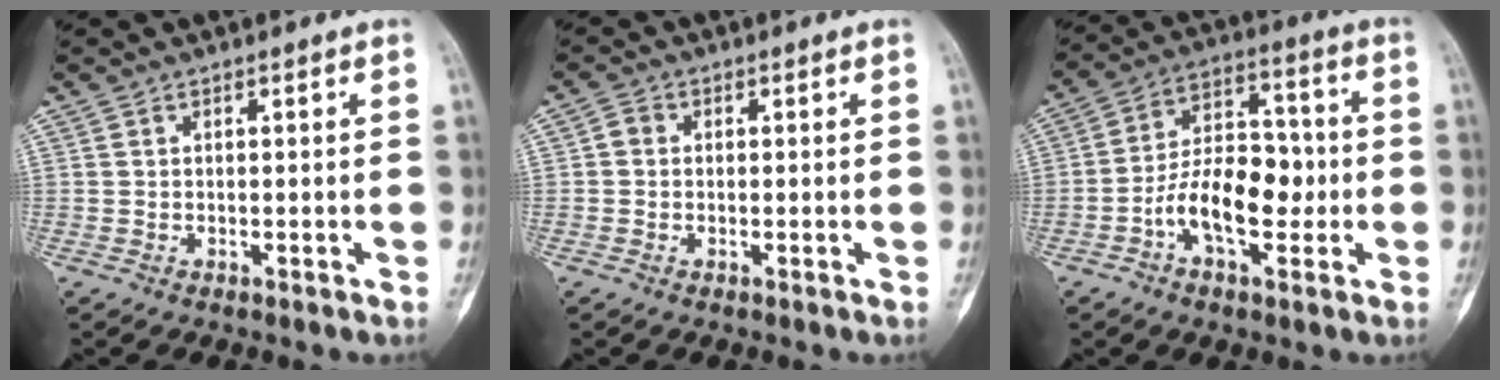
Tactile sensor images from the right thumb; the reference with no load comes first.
{"total": 1.8, "force": [0.0, 1.6, 0.9], "torque": [-0.007, 0.004, -0.004]}
{"total": 14.0, "force": [-3.2, 7.8, 11.1], "torque": [-0.167, 0.040, -0.059]}